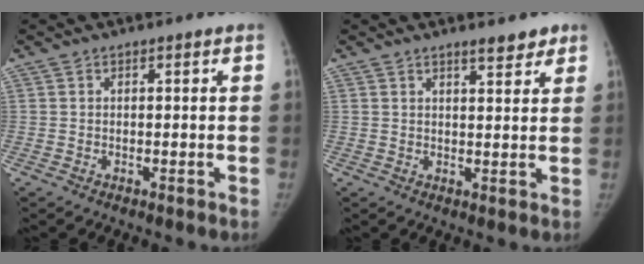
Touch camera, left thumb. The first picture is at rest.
{"total": 3.7, "force": [2.9, 1.1, 2.0], "torque": [-0.011, -0.019, 0.042]}